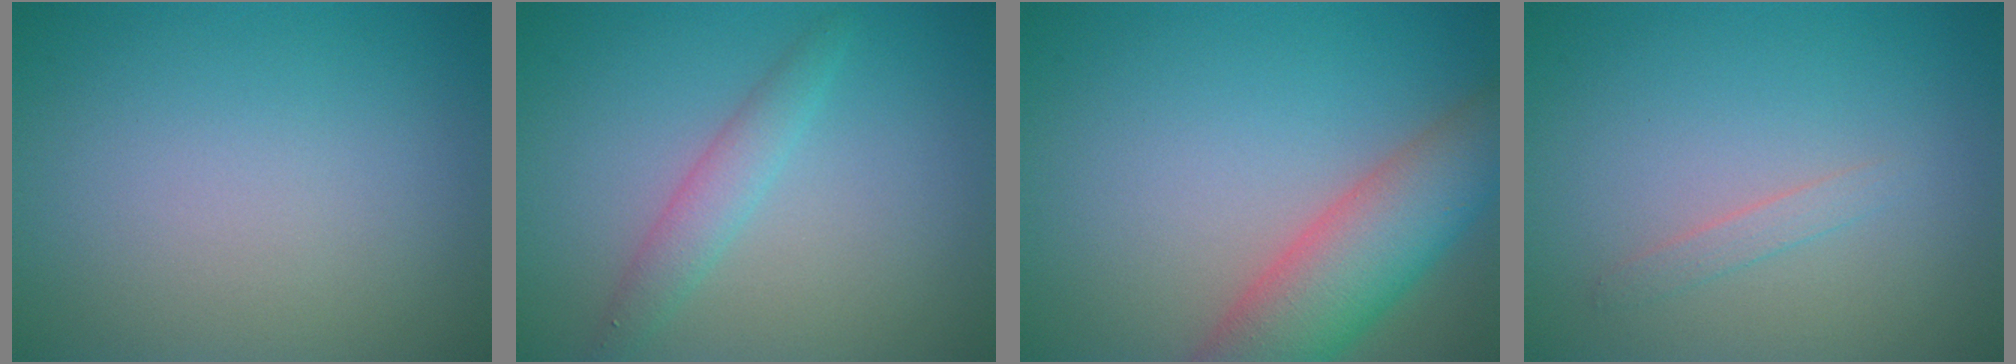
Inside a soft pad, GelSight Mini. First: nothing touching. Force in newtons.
{"total": 2.1, "press": 2.1, "slide": 0.0}
{"total": 7.5, "press": 7.5, "slide": 0.5}
{"total": 1.0, "press": 1.0, "slide": 0.1}